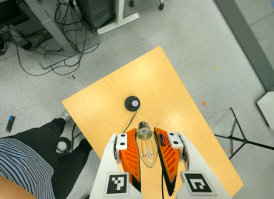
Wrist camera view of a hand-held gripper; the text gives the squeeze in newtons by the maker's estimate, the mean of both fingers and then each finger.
{"total": 23.0, "left": 24.7, "right": 21.3}